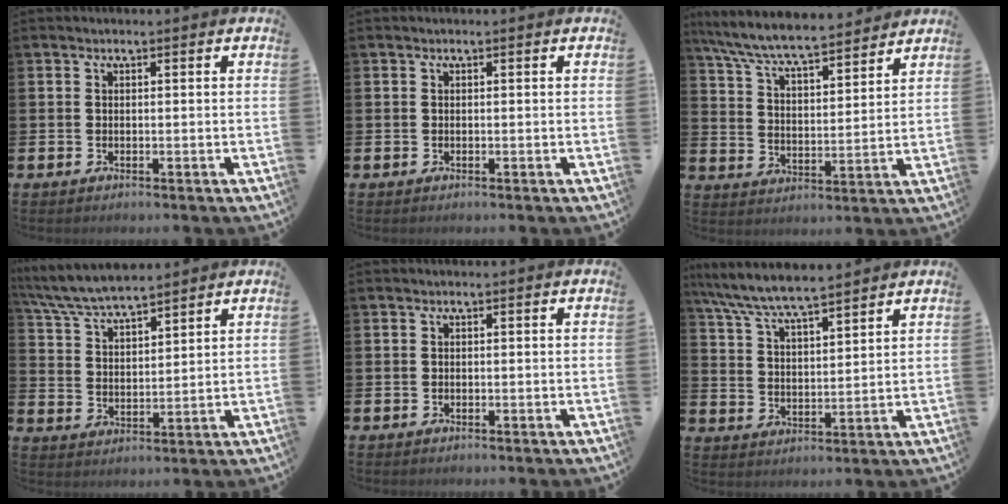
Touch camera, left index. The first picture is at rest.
{"total": 0.0}
{"total": 7.6, "force": [7.3, 0.7, 2.3], "torque": [-0.080, -0.047, 0.127]}
{"total": 6.7, "force": [6.4, 0.9, 1.7], "torque": [-0.065, -0.026, 0.119]}
{"total": 0.0}
{"total": 7.1, "force": [6.8, 0.4, 1.9], "torque": [-0.067, -0.034, 0.123]}